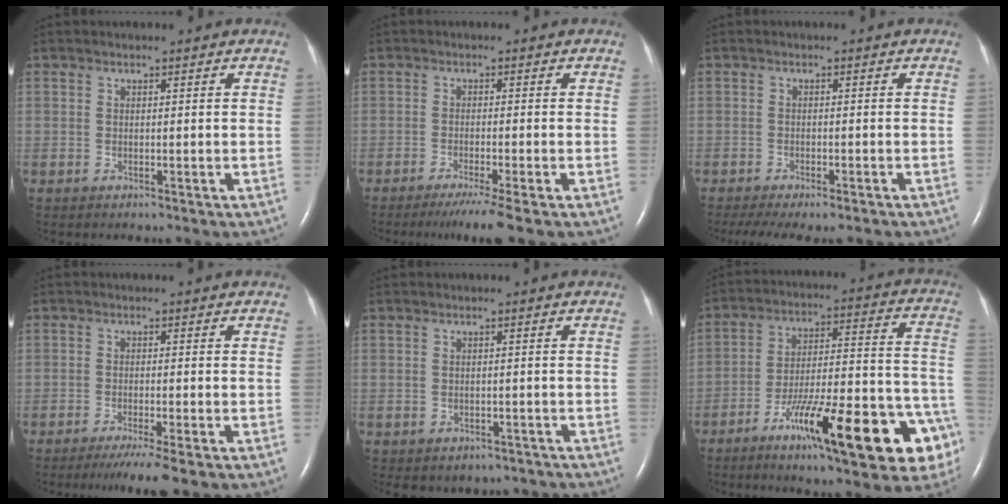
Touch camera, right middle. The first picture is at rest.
{"total": 5.1, "force": [-3.8, -1.0, 3.3], "torque": [-0.049, -0.014, -0.064]}
{"total": 9.4, "force": [-7.7, 2.4, 5.0], "torque": [-0.081, -0.009, -0.108]}
{"total": 4.9, "force": [-3.8, -0.7, 3.1], "torque": [-0.046, -0.012, -0.062]}
{"total": 4.7, "force": [-3.7, 2.8, 0.6], "torque": [-0.002, 0.018, -0.040]}
{"total": 22.9, "force": [-11.8, 3.7, 19.2], "torque": [-0.202, 0.019, -0.172]}